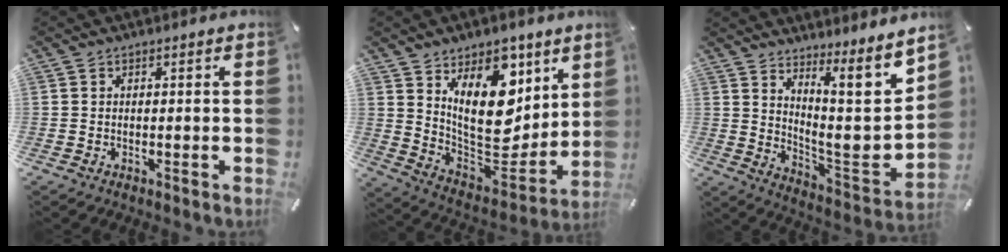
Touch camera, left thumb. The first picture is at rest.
{"total": 18.7, "force": [7.7, 11.4, 12.6], "torque": [-0.194, -0.073, 0.139]}
{"total": 12.2, "force": [7.6, 2.2, 9.3], "torque": [-0.118, -0.110, 0.116]}